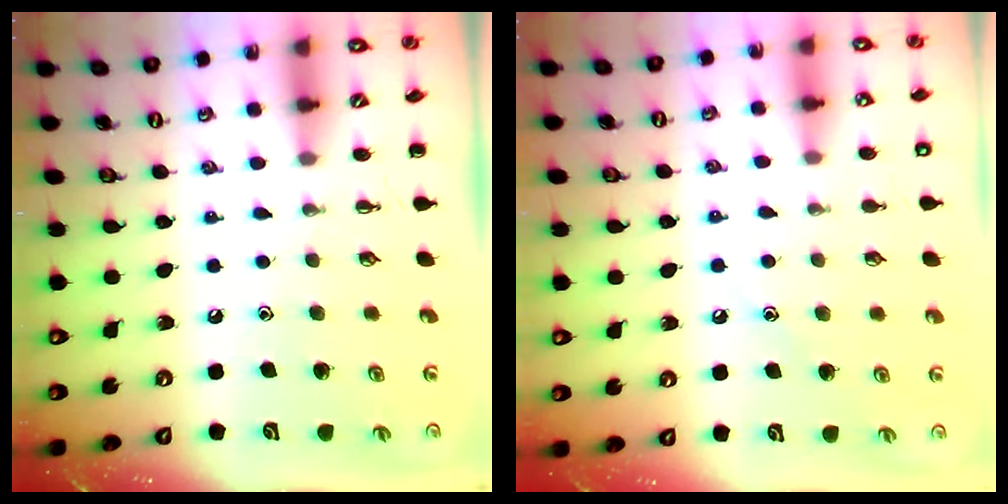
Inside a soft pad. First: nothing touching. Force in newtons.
{"total": 7.3, "press": 7.1, "slide": 1.8}